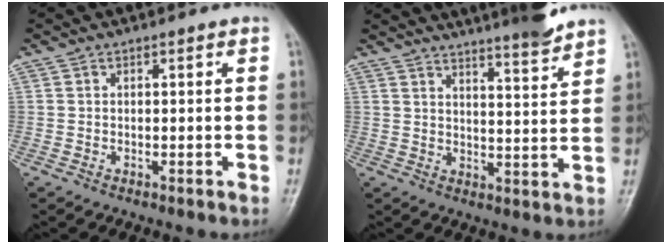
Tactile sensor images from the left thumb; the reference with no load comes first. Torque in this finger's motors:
{"motor_torque": [1.55, -0.37, 1.38, -1.38, 0.05]}